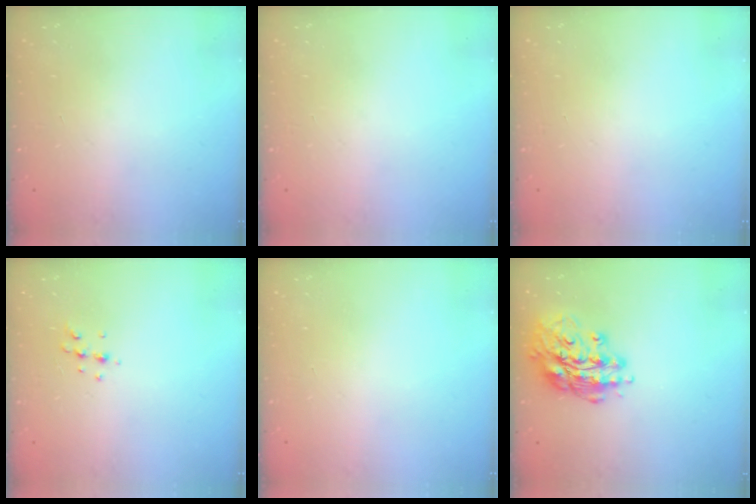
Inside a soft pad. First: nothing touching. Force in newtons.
{"total": 0.0}
{"total": 0.0}
{"total": 4.8, "press": 4.7, "slide": 1.1}
{"total": 0.0}
{"total": 16.0, "press": 15.9, "slide": 1.6}